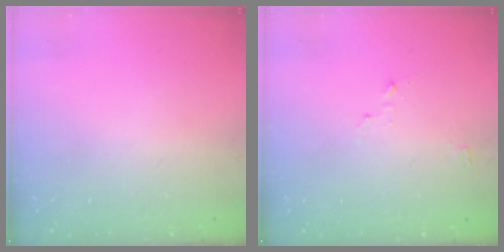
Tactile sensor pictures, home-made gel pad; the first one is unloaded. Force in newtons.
{"total": 2.7, "press": 2.6, "slide": 0.3}